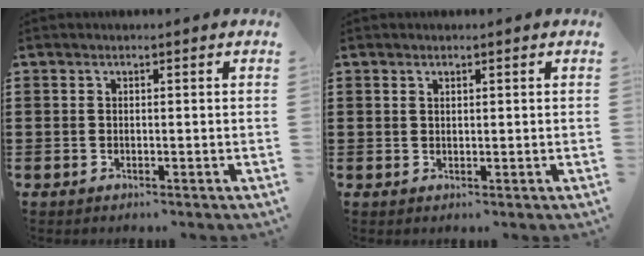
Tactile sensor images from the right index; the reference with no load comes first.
{"total": 0.7, "force": [0.5, 0.3, 0.3], "torque": [-0.007, 0.001, 0.010]}